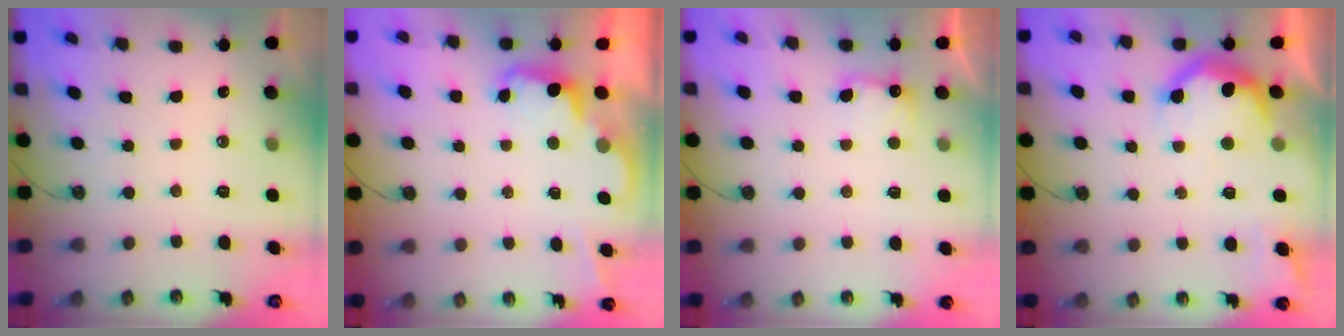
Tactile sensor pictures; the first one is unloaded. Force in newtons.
{"total": 2.3, "press": 2.3, "slide": 0.5}
{"total": 3.0, "press": 2.8, "slide": 0.9}
{"total": 15.9, "press": 15.9, "slide": 1.1}